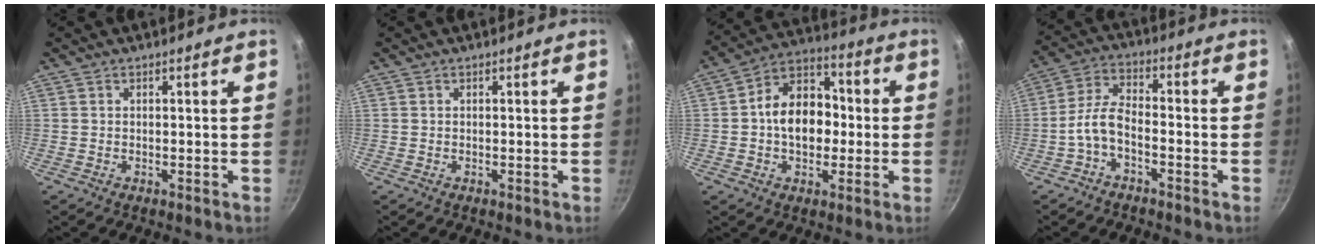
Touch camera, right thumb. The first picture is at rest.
{"total": 0.0}
{"total": 13.2, "force": [-0.5, 9.7, 8.9], "torque": [-0.094, 0.033, -0.025]}
{"total": 6.3, "force": [-3.2, 2.9, 4.7], "torque": [-0.099, 0.039, -0.070]}